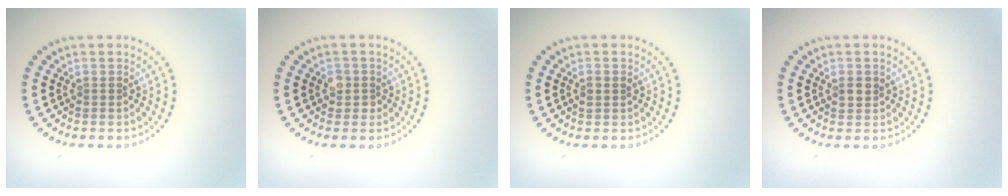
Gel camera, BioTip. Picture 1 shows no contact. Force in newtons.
{"total": 1.5, "press": 1.3, "slide": 0.6}
{"total": 1.1, "press": 1.1, "slide": 0.2}
{"total": 1.3, "press": 1.2, "slide": 0.3}